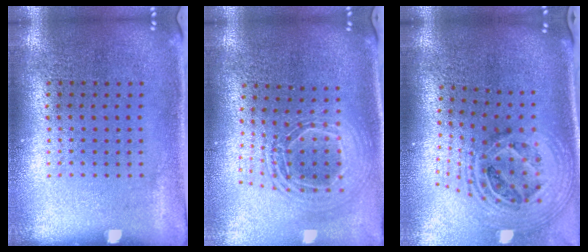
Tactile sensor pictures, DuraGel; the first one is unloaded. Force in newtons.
{"total": 2.0, "press": 1.7, "slide": 1.2}
{"total": 2.6, "press": 1.9, "slide": 1.9}